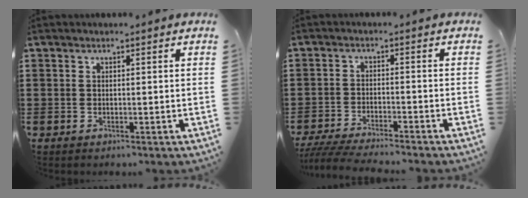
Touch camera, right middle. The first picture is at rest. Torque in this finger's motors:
{"motor_torque": [1.28, -0.35, 0.30, 0.13]}